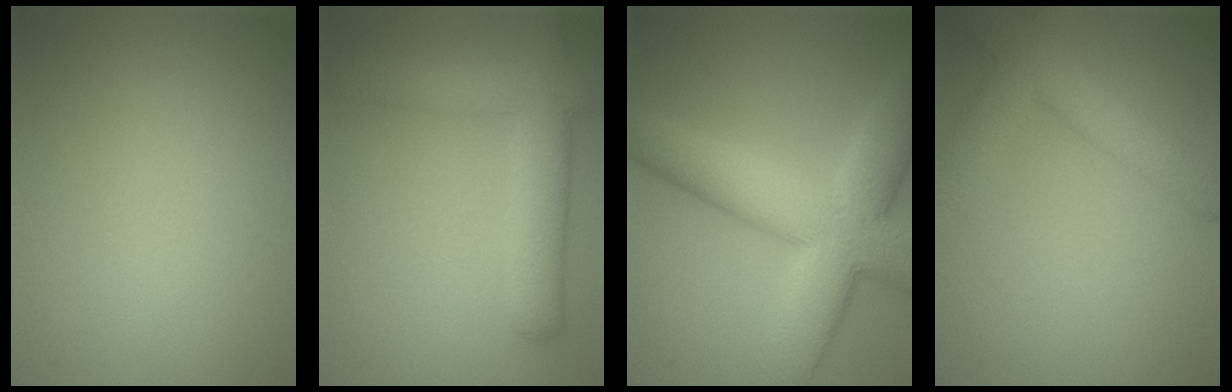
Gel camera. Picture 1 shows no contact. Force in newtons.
{"total": 6.1, "press": 6.1, "slide": 0.5}
{"total": 11.3, "press": 11.3, "slide": 0.7}
{"total": 5.5, "press": 5.5, "slide": 0.4}